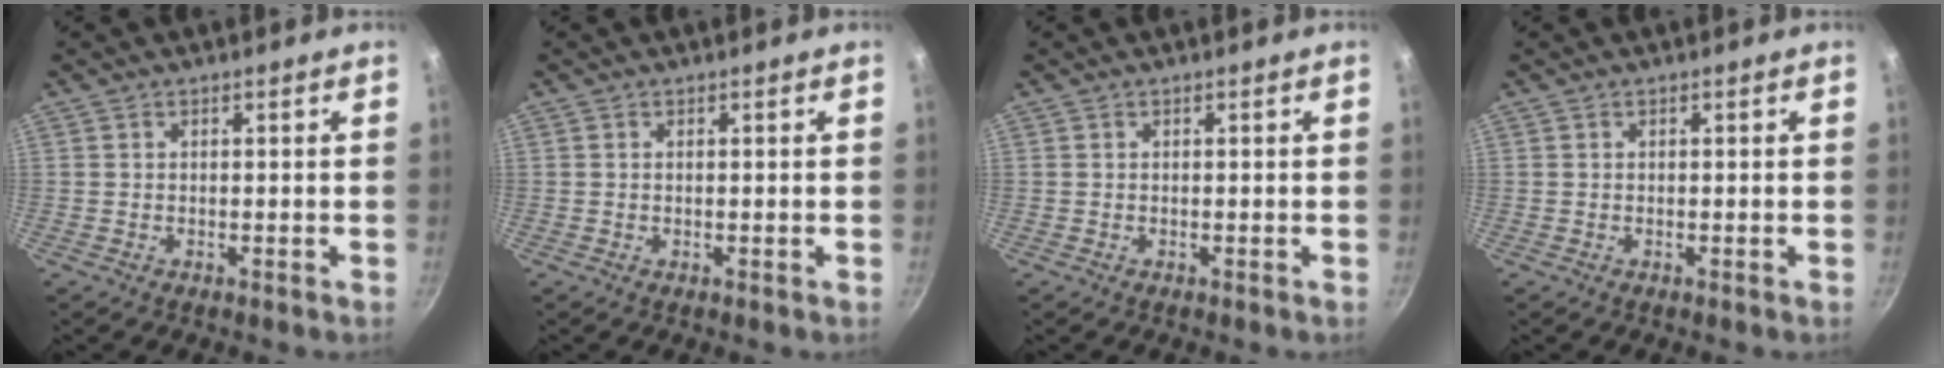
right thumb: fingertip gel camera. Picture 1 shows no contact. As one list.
[{"total": 0.0}, {"total": 0.0}, {"total": 0.0}]